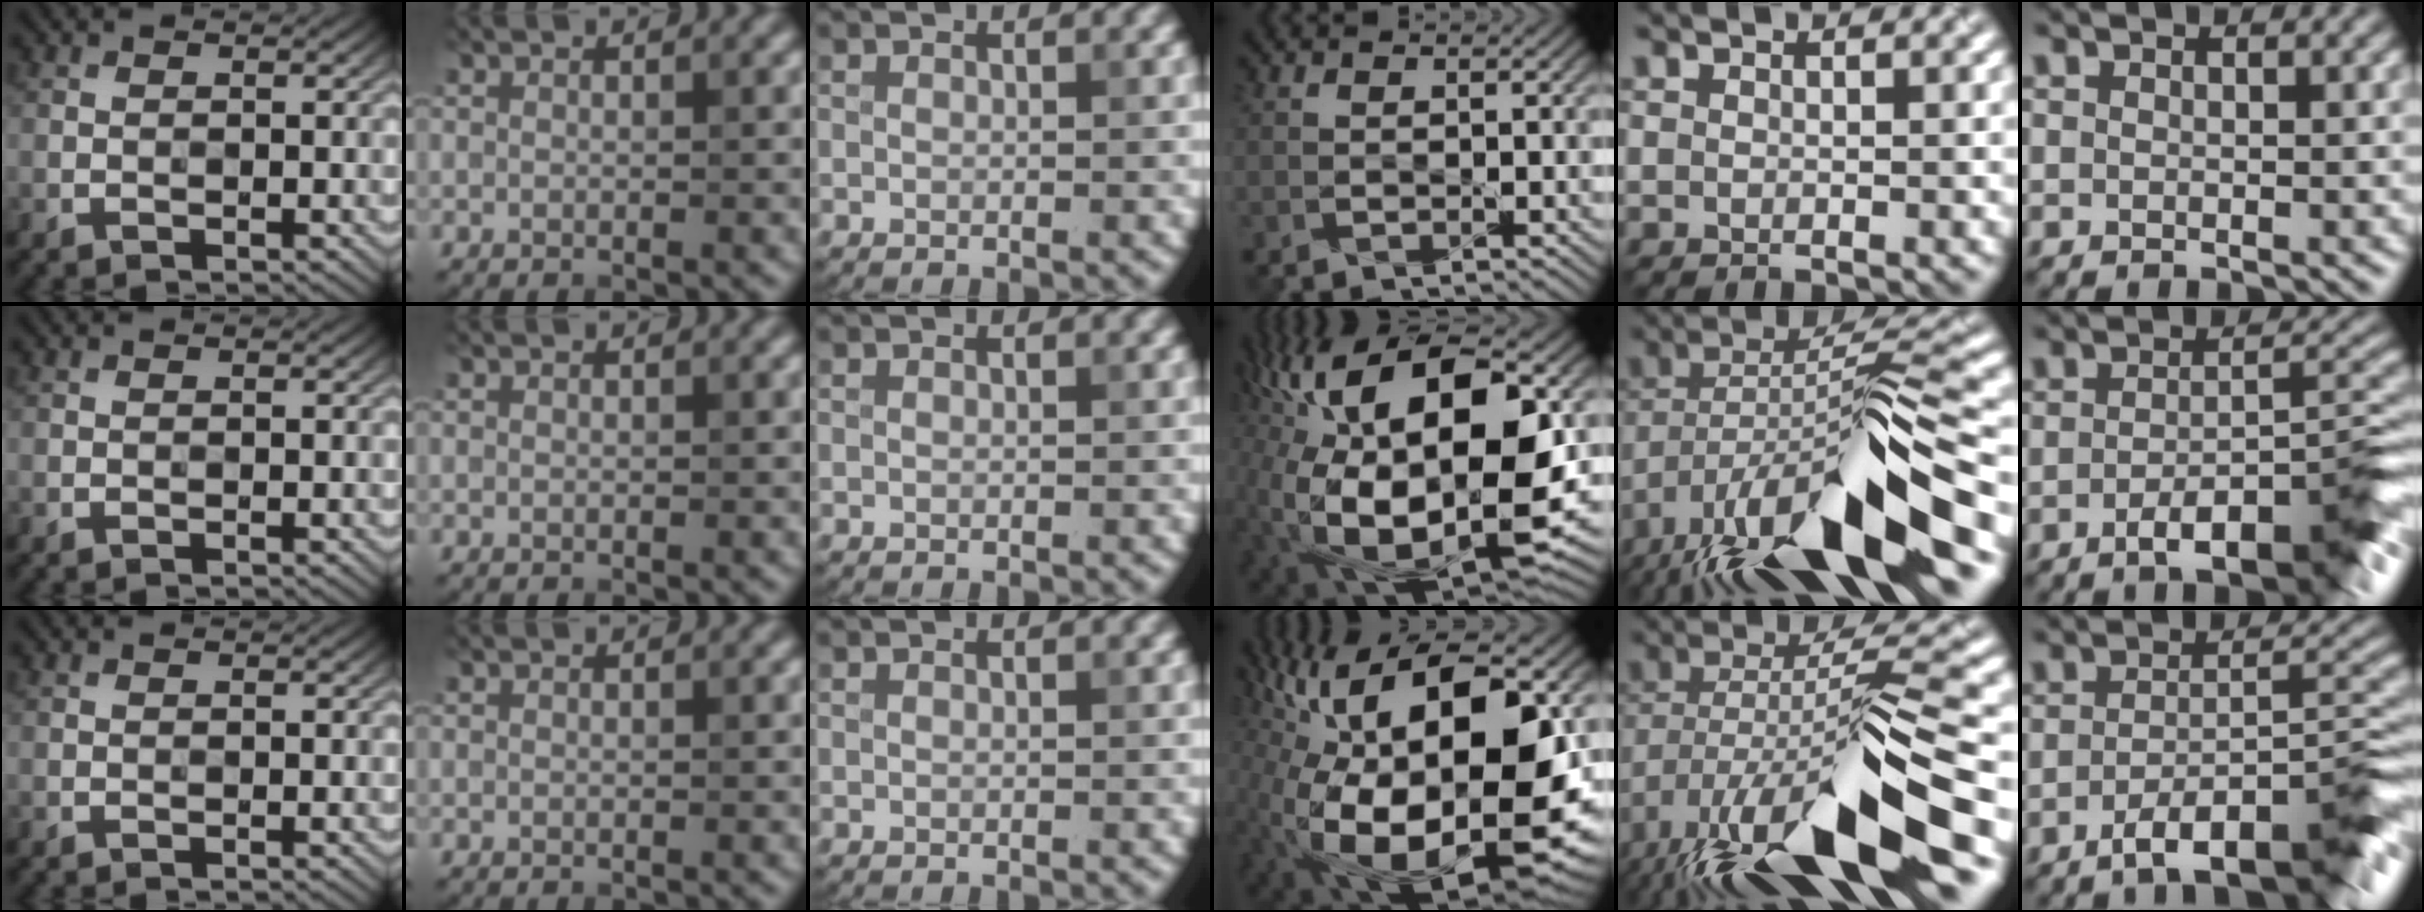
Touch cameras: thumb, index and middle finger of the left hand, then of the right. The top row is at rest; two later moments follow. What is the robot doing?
{"motion": "shake", "object": "box of matches"}